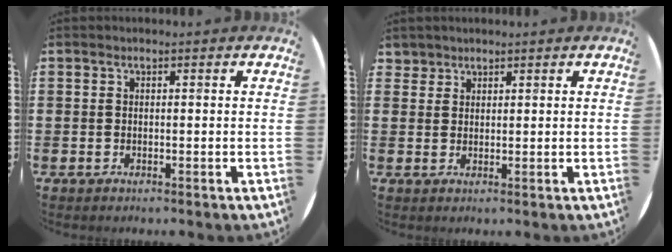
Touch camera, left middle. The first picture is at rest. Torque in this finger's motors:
{"motor_torque": [0.23, -0.45, -0.10, -0.04]}